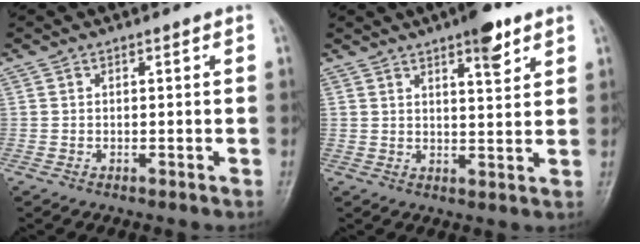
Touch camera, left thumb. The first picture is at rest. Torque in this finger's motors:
{"motor_torque": [1.10, 0.67, 0.60, -0.62, 0.07]}